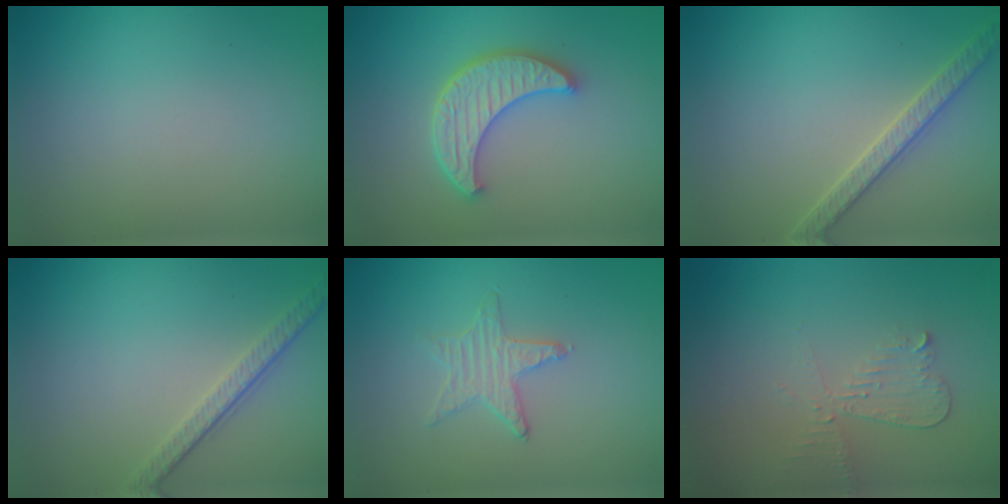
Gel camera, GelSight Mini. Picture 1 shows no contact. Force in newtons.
{"total": 4.7, "press": 4.1, "slide": 2.4}
{"total": 2.8, "press": 2.8, "slide": 0.4}
{"total": 3.3, "press": 2.3, "slide": 2.3}
{"total": 1.2, "press": 1.2, "slide": 0.1}
{"total": 2.1, "press": 2.1, "slide": 0.2}